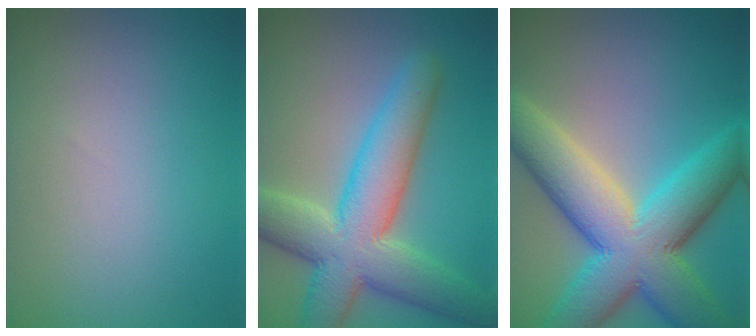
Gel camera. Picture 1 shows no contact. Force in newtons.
{"total": 9.3, "press": 9.2, "slide": 0.6}
{"total": 11.7, "press": 11.6, "slide": 0.7}